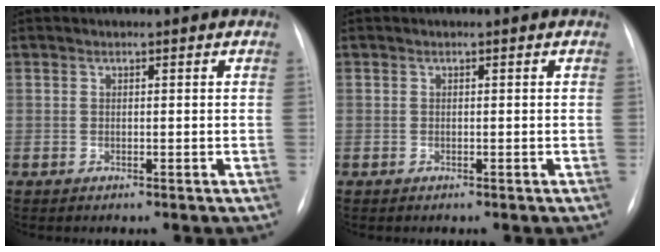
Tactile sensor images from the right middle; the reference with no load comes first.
{"total": 0.0}